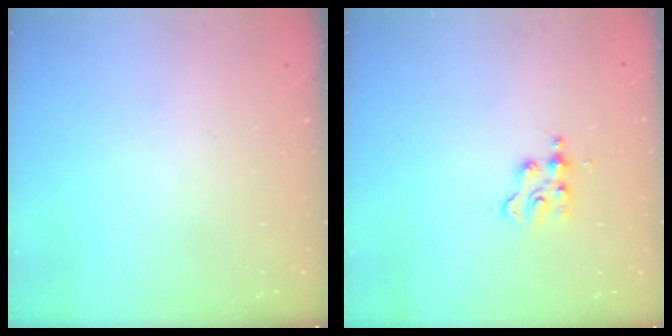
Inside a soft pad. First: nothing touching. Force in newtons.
{"total": 2.3, "press": 2.3, "slide": 0.3}